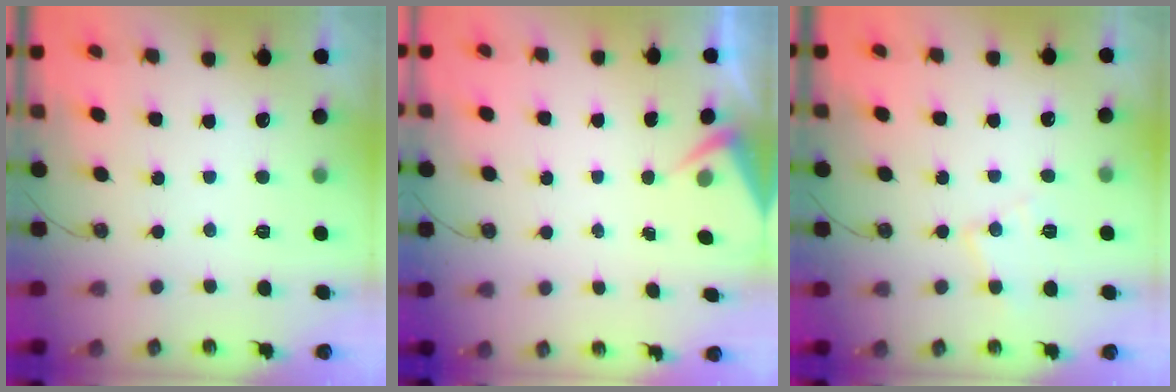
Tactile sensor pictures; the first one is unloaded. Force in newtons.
{"total": 3.0, "press": 3.0, "slide": 0.4}
{"total": 7.2, "press": 7.2, "slide": 0.4}